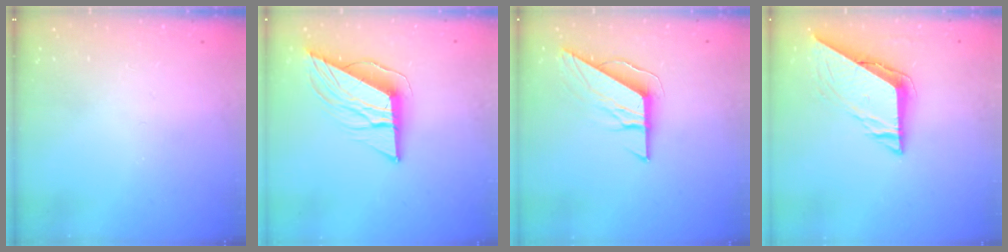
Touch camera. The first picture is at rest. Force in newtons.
{"total": 12.4, "press": 12.3, "slide": 1.5}
{"total": 8.8, "press": 8.8, "slide": 0.4}
{"total": 7.8, "press": 7.8, "slide": 0.4}